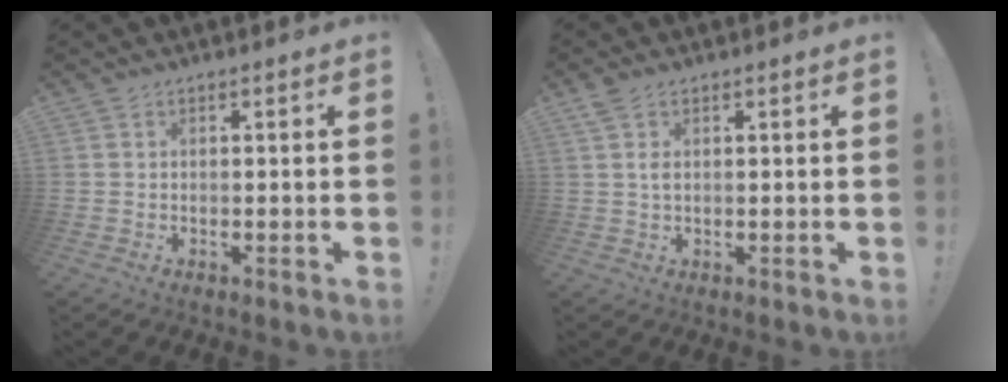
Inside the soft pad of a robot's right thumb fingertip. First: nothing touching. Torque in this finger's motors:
{"motor_torque": [0.01, 0.01, 0.04, 0.15, 0.05]}